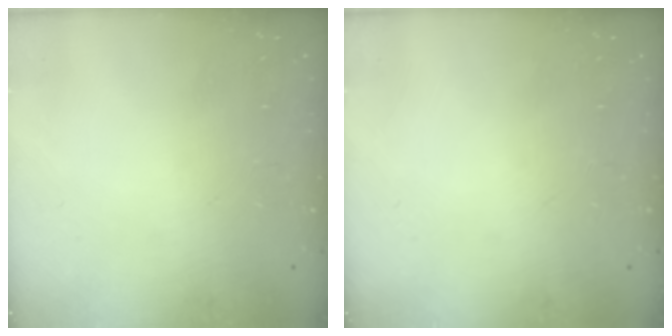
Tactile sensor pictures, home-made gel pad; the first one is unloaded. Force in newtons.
{"total": 0.0}